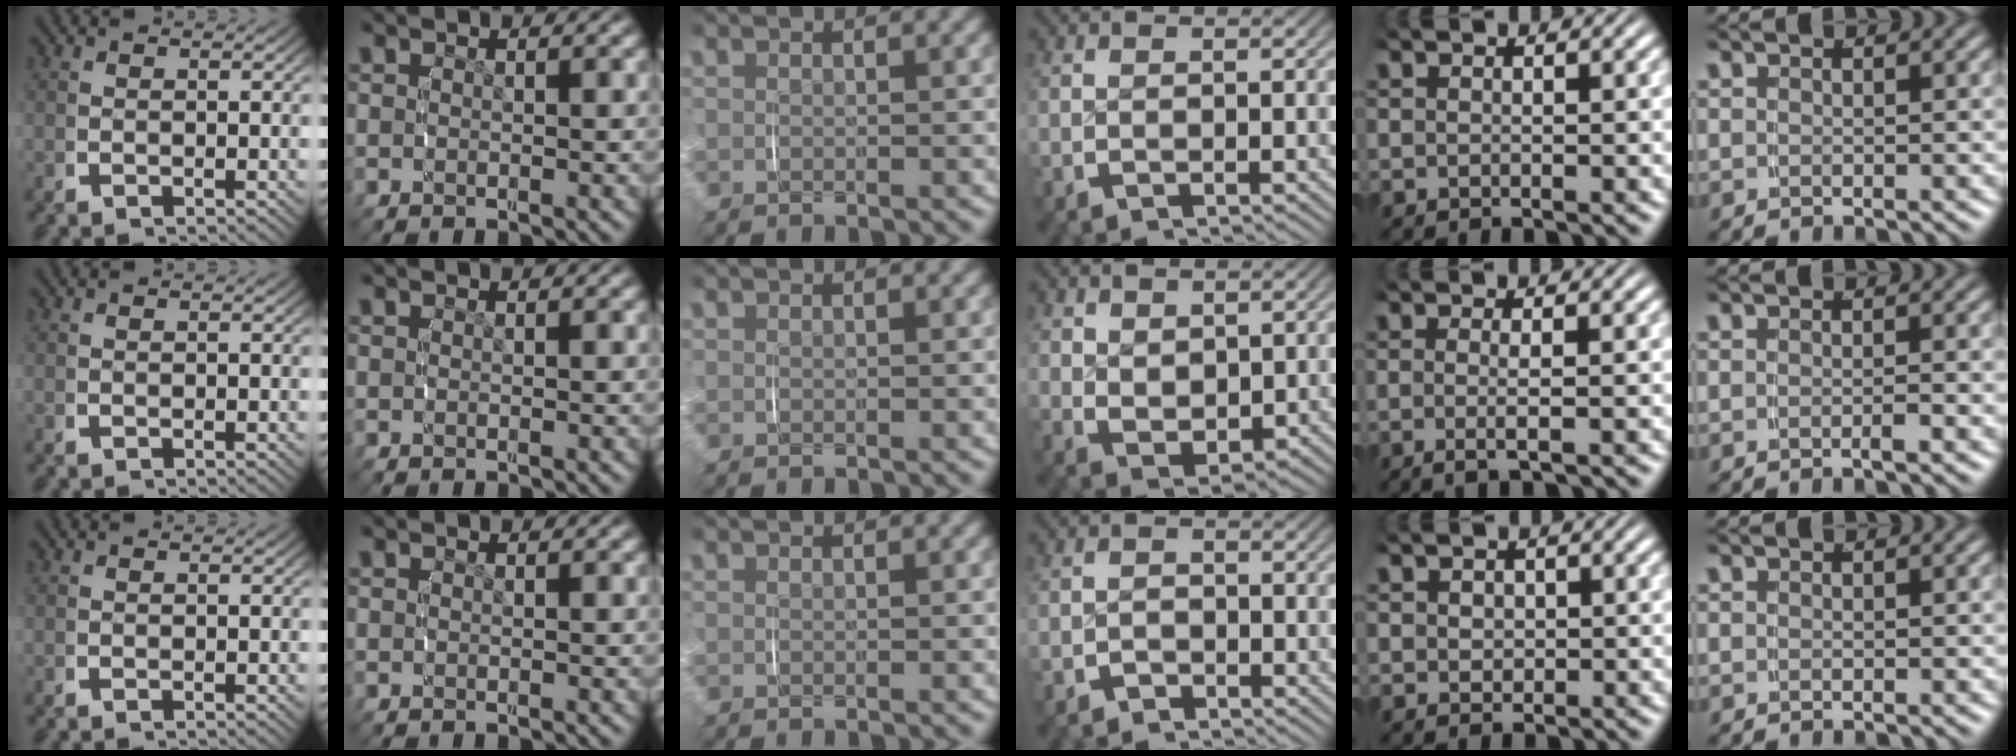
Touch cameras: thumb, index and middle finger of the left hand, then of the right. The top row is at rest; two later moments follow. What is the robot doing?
{"motion": "lift_and_place", "object": "pen bag"}